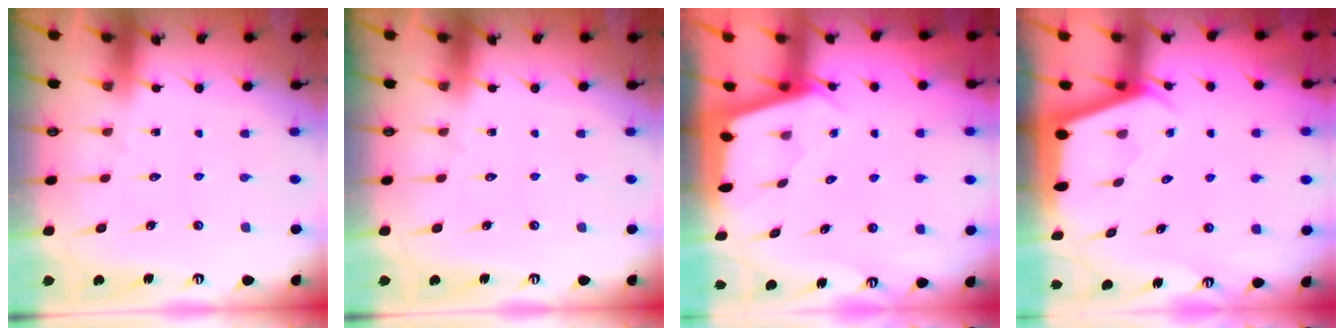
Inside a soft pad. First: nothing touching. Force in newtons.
{"total": 0.0}
{"total": 2.0, "press": 2.0, "slide": 0.3}
{"total": 2.2, "press": 2.2, "slide": 0.3}